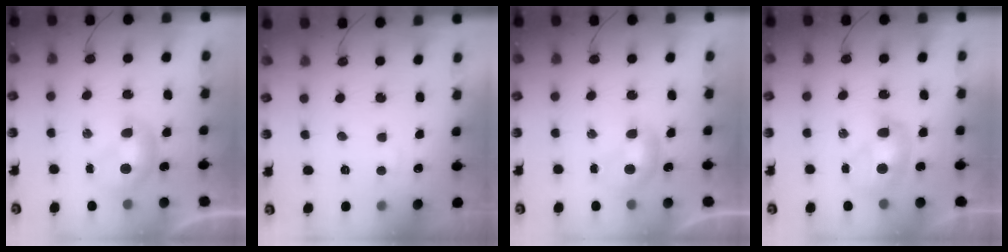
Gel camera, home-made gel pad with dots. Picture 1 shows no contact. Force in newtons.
{"total": 2.5, "press": 2.4, "slide": 0.5}
{"total": 0.0}
{"total": 2.3, "press": 2.3, "slide": 0.3}